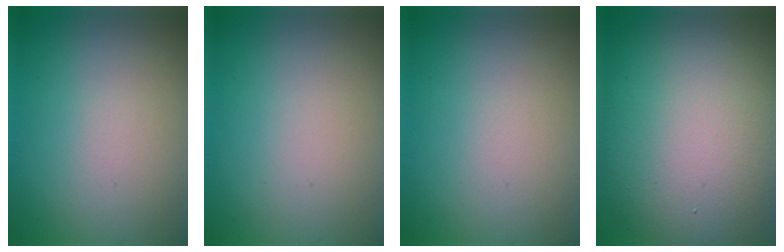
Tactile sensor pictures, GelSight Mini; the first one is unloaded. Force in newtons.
{"total": 0.0}
{"total": 0.0}
{"total": 14.4, "press": 14.4, "slide": 1.0}